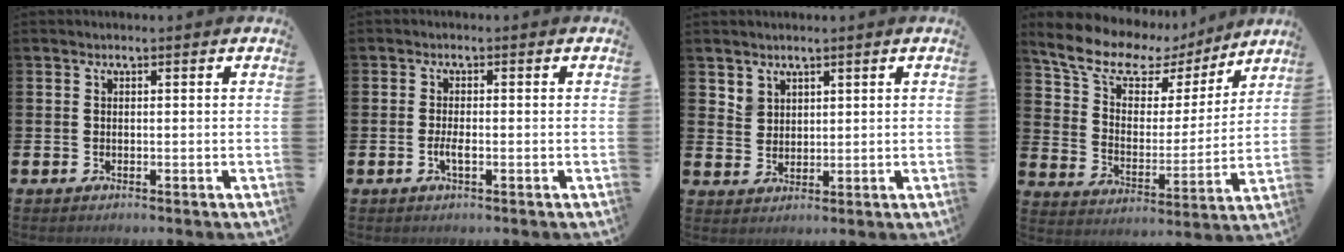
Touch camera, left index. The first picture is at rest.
{"total": 1.7, "force": [-0.5, 0.5, 1.5], "torque": [-0.036, 0.003, -0.008]}
{"total": 2.7, "force": [2.3, 1.3, 0.0], "torque": [0.006, -0.010, 0.043]}
{"total": 10.7, "force": [8.6, 5.0, 3.8], "torque": [-0.120, -0.048, 0.151]}